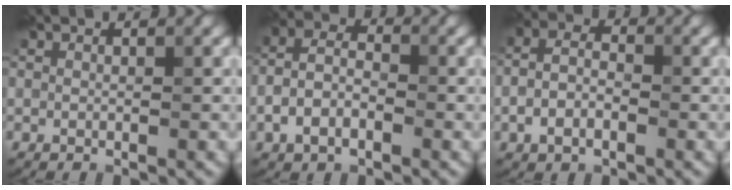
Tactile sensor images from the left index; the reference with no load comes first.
{"total": 3.7, "force": [-1.3, 2.2, 2.7], "torque": [-0.064, 0.006, -0.031]}
{"total": 3.1, "force": [-0.9, 1.9, 2.3], "torque": [-0.057, 0.005, -0.023]}